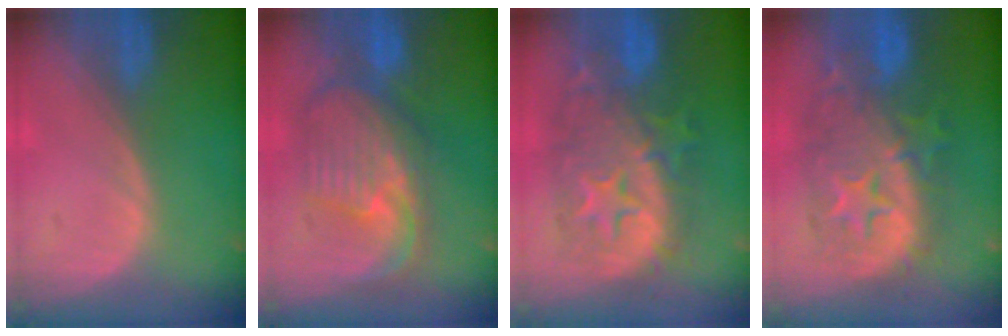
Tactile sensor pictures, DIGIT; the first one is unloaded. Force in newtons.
{"total": 10.7, "press": 9.5, "slide": 5.0}
{"total": 12.6, "press": 12.6, "slide": 1.0}
{"total": 12.3, "press": 12.2, "slide": 1.1}